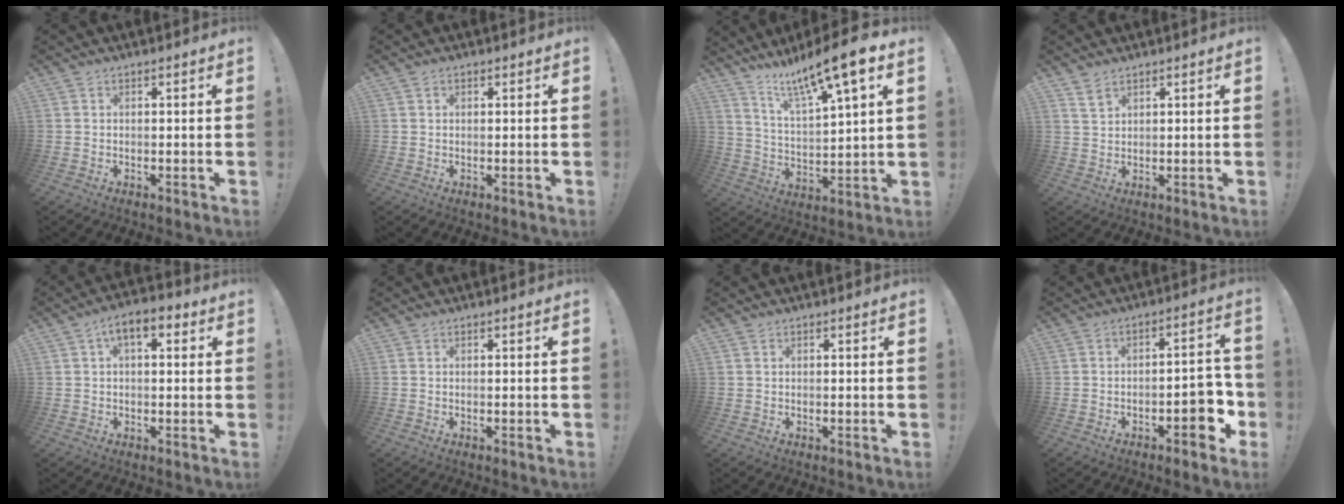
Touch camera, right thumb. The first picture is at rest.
{"total": 0.7, "force": [0.5, 0.4, 0.3], "torque": [-0.001, -0.001, 0.008]}
{"total": 14.1, "force": [10.4, 1.4, 9.4], "torque": [-0.166, -0.075, 0.164]}
{"total": 3.0, "force": [2.4, 1.2, 1.3], "torque": [-0.014, -0.018, 0.044]}
{"total": 7.0, "force": [2.4, 3.5, 5.6], "torque": [-0.074, 0.000, 0.038]}
{"total": 0.0}
{"total": 0.0}
{"total": 10.7, "force": [-4.8, 4.6, 8.4], "torque": [-0.083, 0.026, -0.079]}